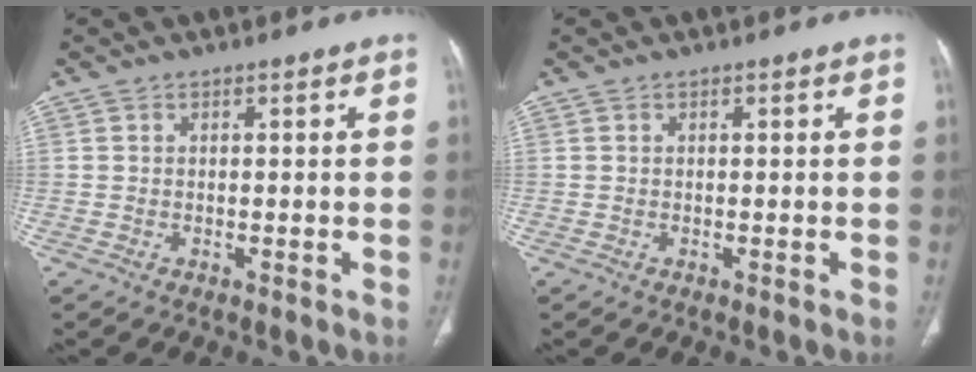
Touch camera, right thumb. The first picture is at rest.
{"total": 0.0}